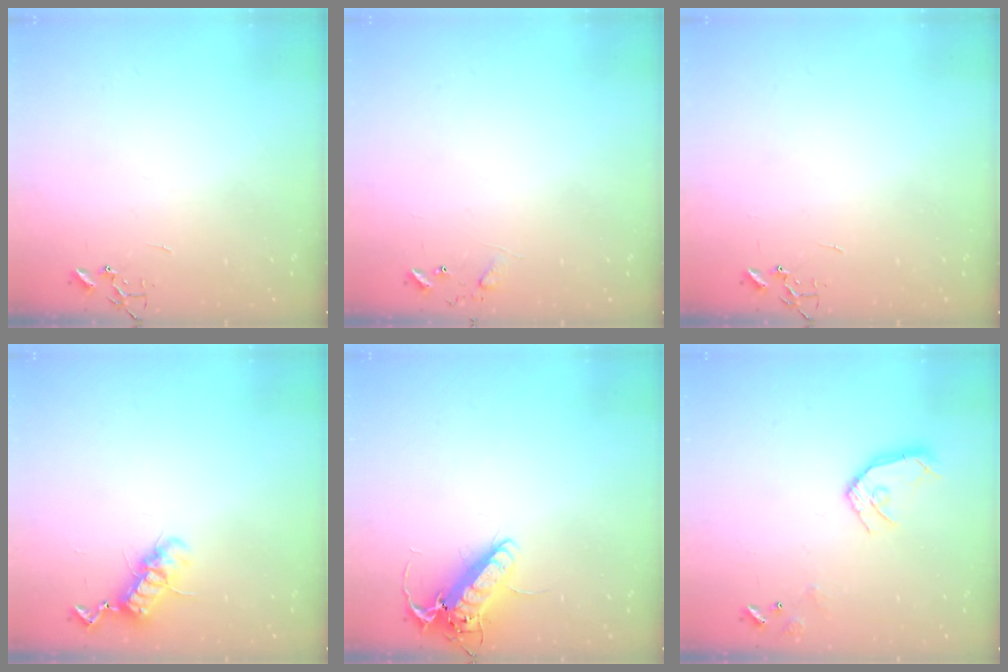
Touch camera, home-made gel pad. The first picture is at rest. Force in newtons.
{"total": 8.0, "press": 8.0, "slide": 0.4}
{"total": 0.0}
{"total": 11.3, "press": 11.2, "slide": 1.2}
{"total": 13.5, "press": 13.2, "slide": 2.7}
{"total": 11.7, "press": 11.6, "slide": 1.2}